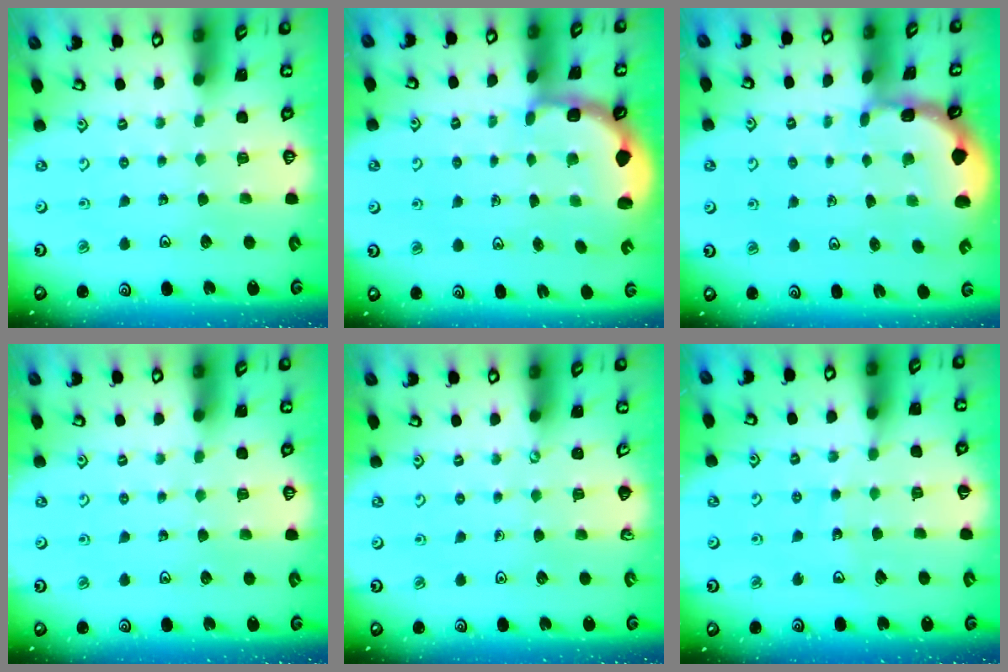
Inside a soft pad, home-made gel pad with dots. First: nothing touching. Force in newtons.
{"total": 2.6, "press": 2.3, "slide": 1.3}
{"total": 1.4, "press": 1.4, "slide": 0.1}
{"total": 0.0}
{"total": 0.0}
{"total": 5.1, "press": 5.1, "slide": 0.7}